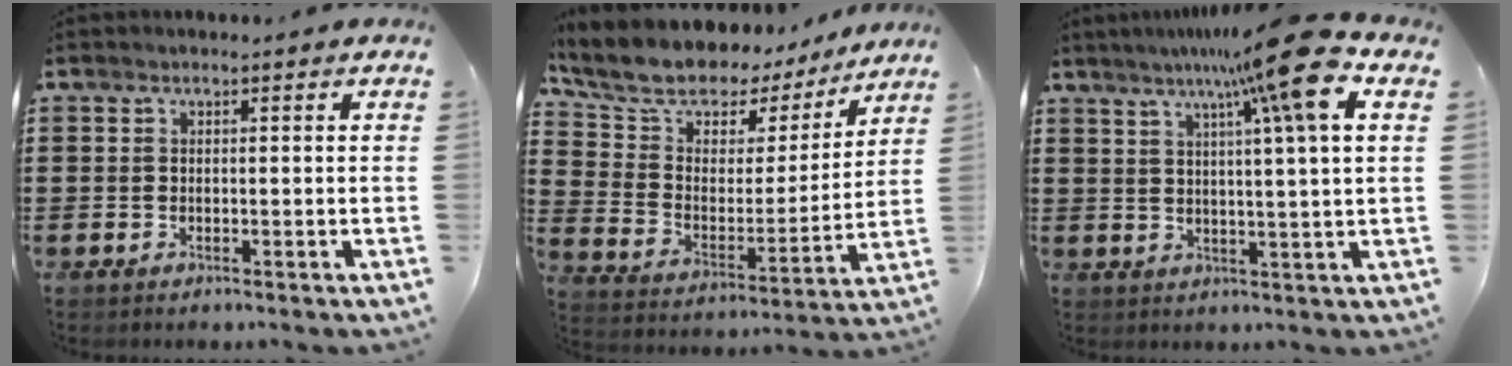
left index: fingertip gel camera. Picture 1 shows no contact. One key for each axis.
{"total": 9.1, "fx": 7.9, "fy": 3.9, "fz": 2.4, "tx": -0.085, "ty": -0.055, "tz": 0.138}
{"total": 12.0, "fx": 6.0, "fy": -1.1, "fz": 10.4, "tx": -0.179, "ty": -0.013, "tz": 0.083}